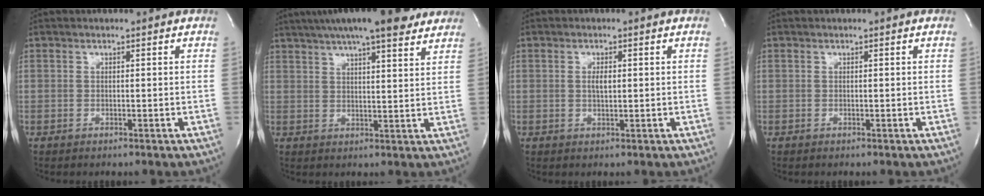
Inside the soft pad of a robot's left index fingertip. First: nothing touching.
{"total": 17.7, "force": [14.1, 3.0, 10.4], "torque": [-0.177, 0.039, 0.195]}
{"total": 1.8, "force": [0.2, 0.6, 1.7], "torque": [-0.035, -0.001, 0.005]}
{"total": 0.0}